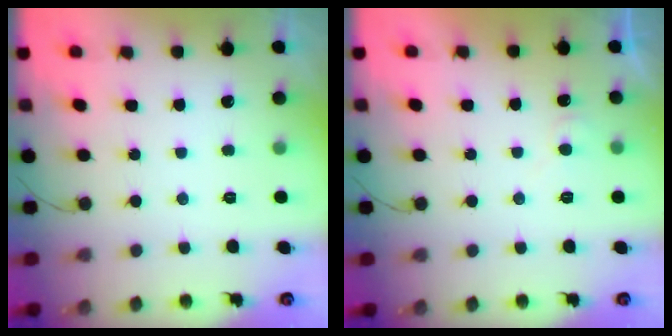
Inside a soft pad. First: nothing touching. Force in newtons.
{"total": 4.5, "press": 4.4, "slide": 0.5}